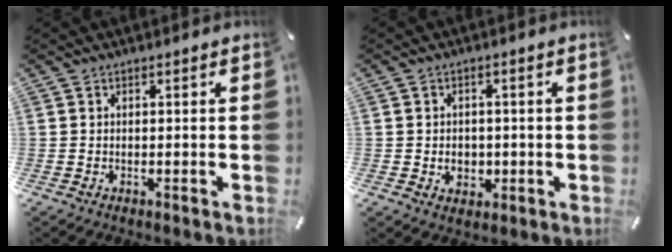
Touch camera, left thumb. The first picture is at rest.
{"total": 4.2, "force": [-0.6, 3.6, 2.1], "torque": [-0.024, -0.001, -0.013]}